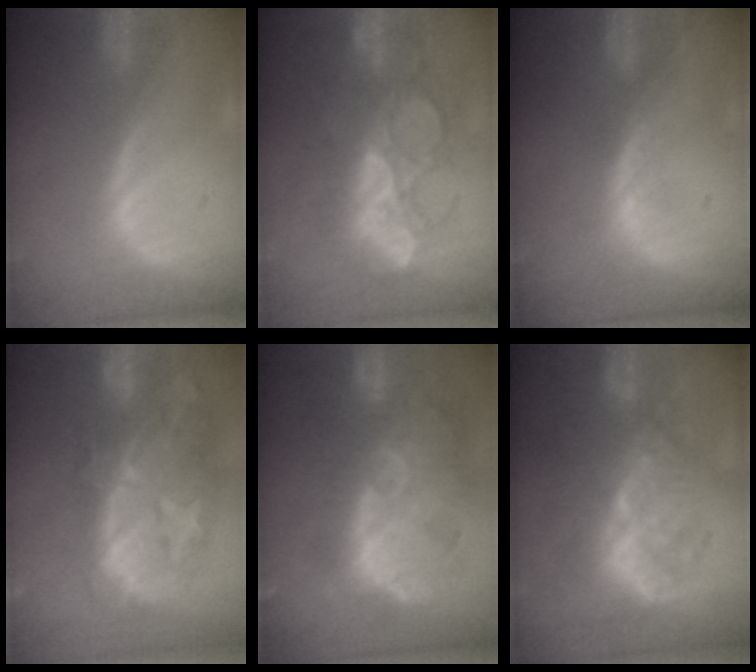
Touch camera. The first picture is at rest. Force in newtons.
{"total": 9.1, "press": 8.9, "slide": 1.9}
{"total": 0.8, "press": 0.7, "slide": 0.2}
{"total": 11.7, "press": 10.7, "slide": 4.8}
{"total": 13.2, "press": 11.4, "slide": 6.6}
{"total": 9.5, "press": 8.6, "slide": 4.1}